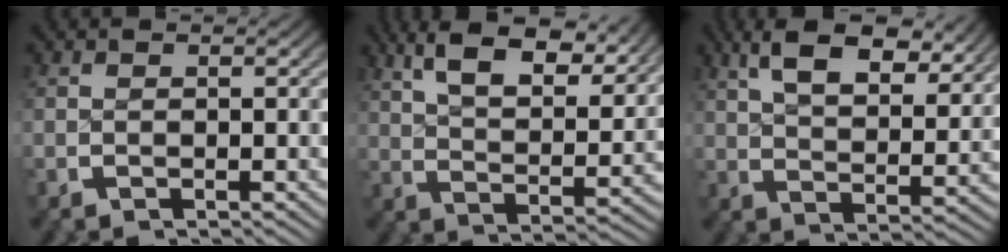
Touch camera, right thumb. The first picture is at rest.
{"total": 9.9, "force": [6.3, 4.0, 6.5], "torque": [-0.109, 0.011, 0.096]}
{"total": 8.1, "force": [5.2, 3.2, 5.4], "torque": [-0.082, 0.008, 0.083]}